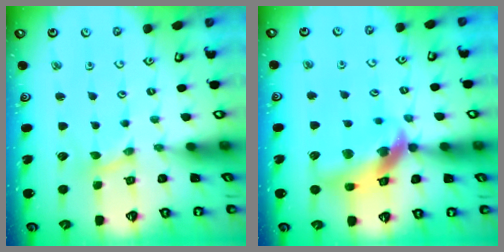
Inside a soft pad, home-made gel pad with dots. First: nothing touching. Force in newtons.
{"total": 14.9, "press": 14.8, "slide": 1.9}